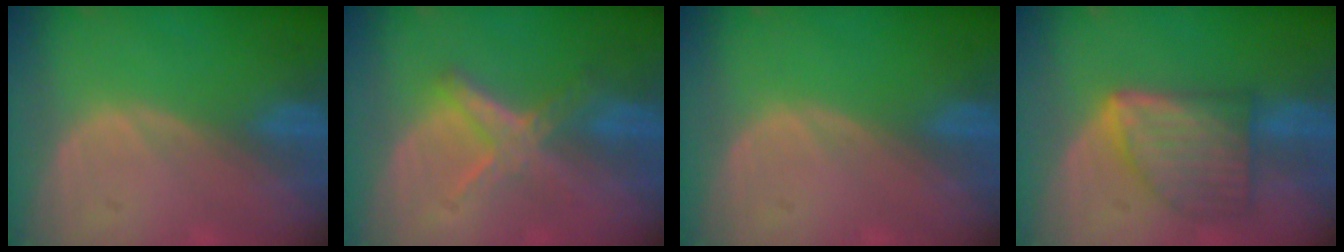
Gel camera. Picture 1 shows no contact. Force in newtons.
{"total": 5.8, "press": 5.5, "slide": 1.8}
{"total": 0.0}
{"total": 7.9, "press": 7.9, "slide": 0.3}